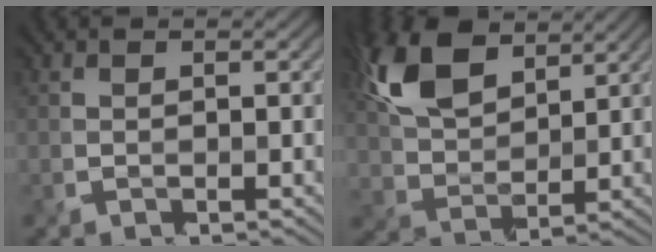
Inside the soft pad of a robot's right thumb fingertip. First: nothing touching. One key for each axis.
{"total": 9.8, "fx": 5.5, "fy": 4.8, "fz": 6.6, "tx": -0.170, "ty": 0.010, "tz": 0.119}